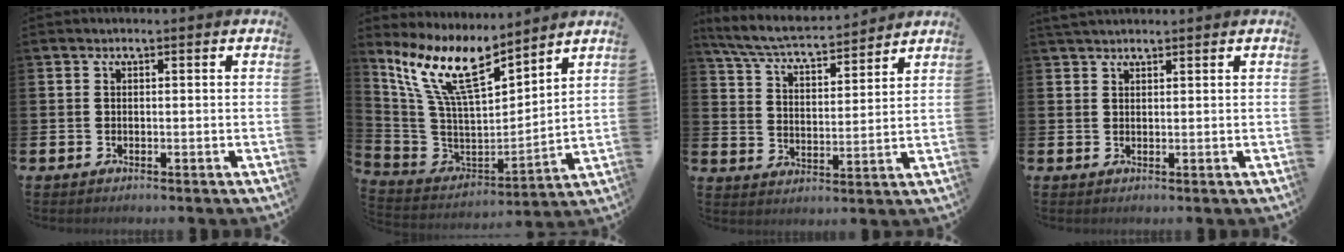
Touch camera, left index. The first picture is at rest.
{"total": 12.0, "force": [9.1, 3.7, 6.9], "torque": [-0.174, -0.050, 0.164]}
{"total": 6.2, "force": [5.9, 0.8, 1.9], "torque": [-0.068, -0.040, 0.100]}
{"total": 1.9, "force": [1.8, 0.4, 0.3], "torque": [-0.001, -0.003, 0.031]}